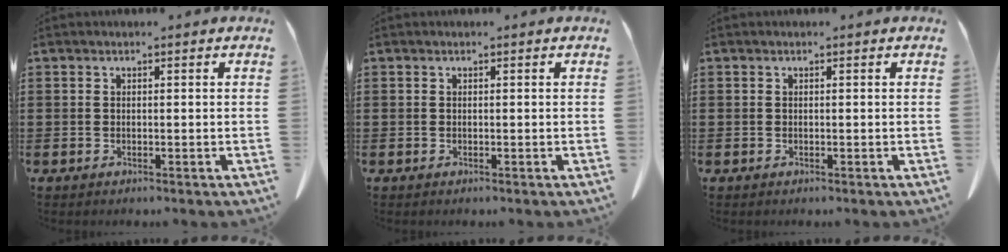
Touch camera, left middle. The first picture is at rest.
{"total": 0.0}
{"total": 0.0}